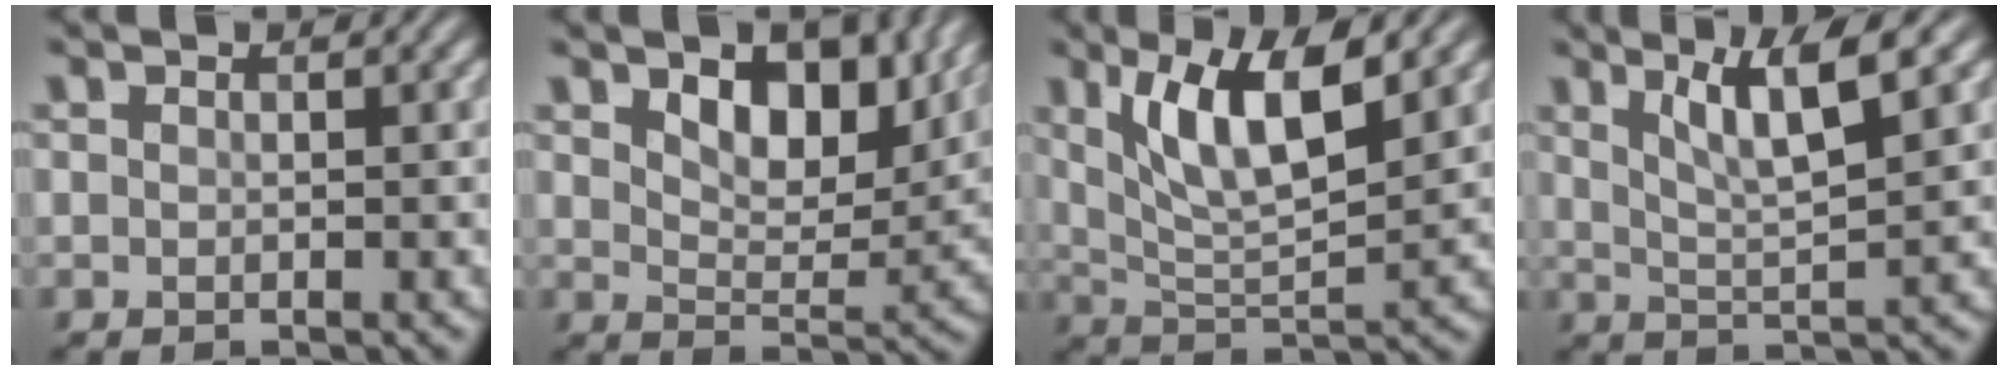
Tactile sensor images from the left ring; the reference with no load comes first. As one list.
[{"total": 6.2, "force": [3.3, 3.2, 4.2], "torque": [-0.070, -0.014, 0.049]}, {"total": 7.6, "force": [3.3, 2.3, 6.4], "torque": [-0.119, -0.004, 0.060]}, {"total": 5.4, "force": [2.7, 0.8, 4.6], "torque": [-0.079, 0.000, 0.048]}]